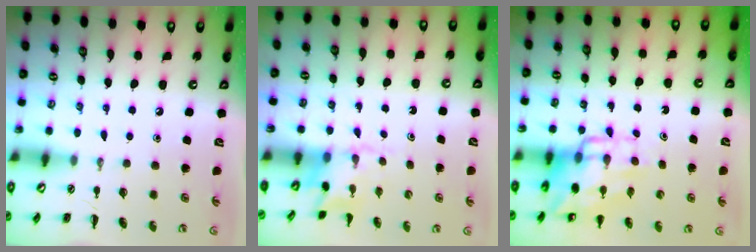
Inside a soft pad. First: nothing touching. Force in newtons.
{"total": 2.5, "press": 2.3, "slide": 1.0}
{"total": 12.1, "press": 11.7, "slide": 3.1}